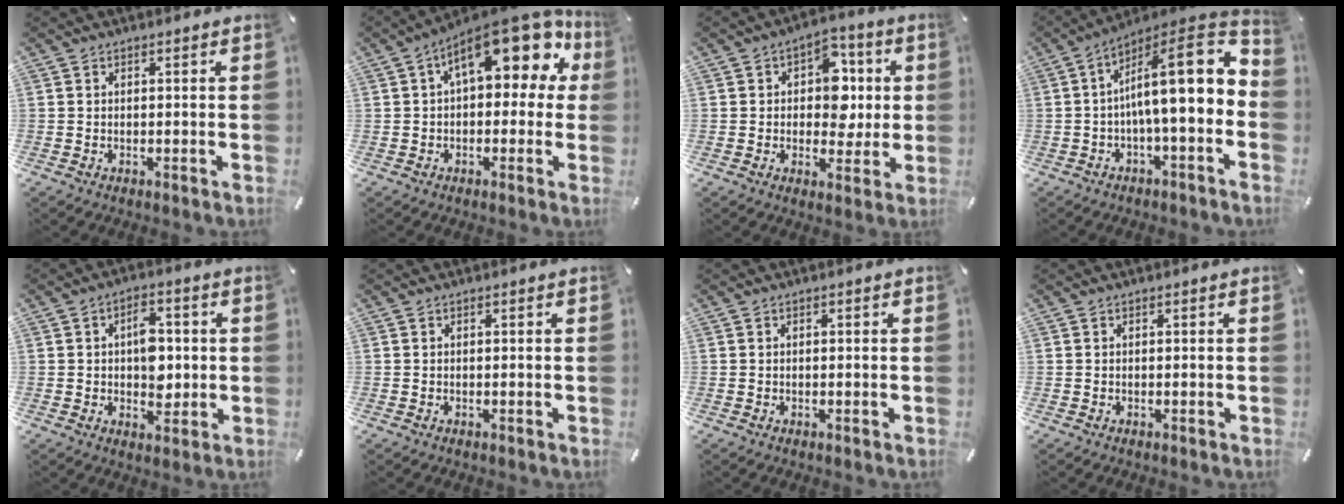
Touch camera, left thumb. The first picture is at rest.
{"total": 16.6, "force": [7.8, 7.4, 12.6], "torque": [-0.184, -0.046, 0.132]}
{"total": 9.5, "force": [0.8, 7.6, 5.7], "torque": [-0.065, 0.003, 0.011]}
{"total": 15.8, "force": [1.3, 3.8, 15.2], "torque": [-0.224, -0.029, 0.014]}
{"total": 7.7, "force": [0.4, 5.3, 5.6], "torque": [-0.060, -0.005, 0.001]}
{"total": 0.0}
{"total": 0.0}
{"total": 0.0}